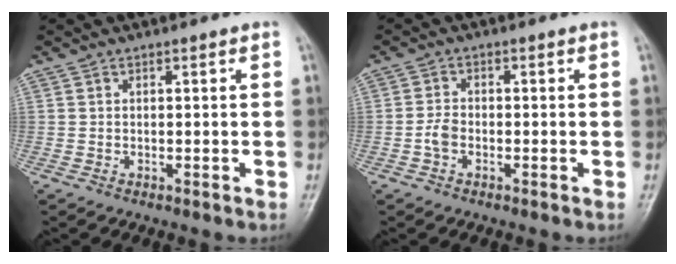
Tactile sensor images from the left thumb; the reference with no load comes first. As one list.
[{"total": 2.4, "force": [-0.9, 1.5, 1.7], "torque": [-0.035, 0.007, -0.024]}]